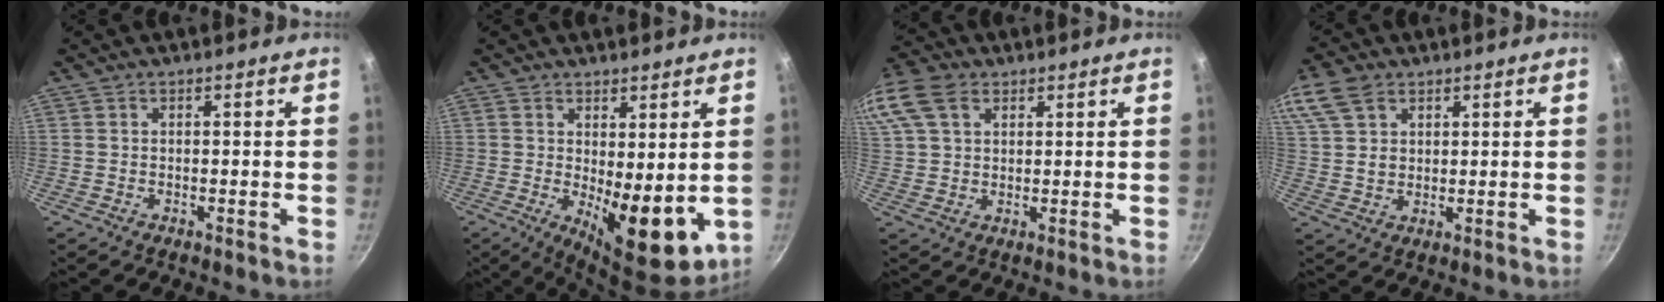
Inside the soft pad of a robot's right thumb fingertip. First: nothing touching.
{"total": 10.7, "force": [0.1, 4.4, 9.8], "torque": [-0.118, -0.023, 0.013]}
{"total": 17.3, "force": [7.7, 12.0, 9.8], "torque": [-0.240, 0.044, 0.146]}
{"total": 11.0, "force": [5.6, 7.4, 5.8], "torque": [-0.117, 0.006, 0.112]}